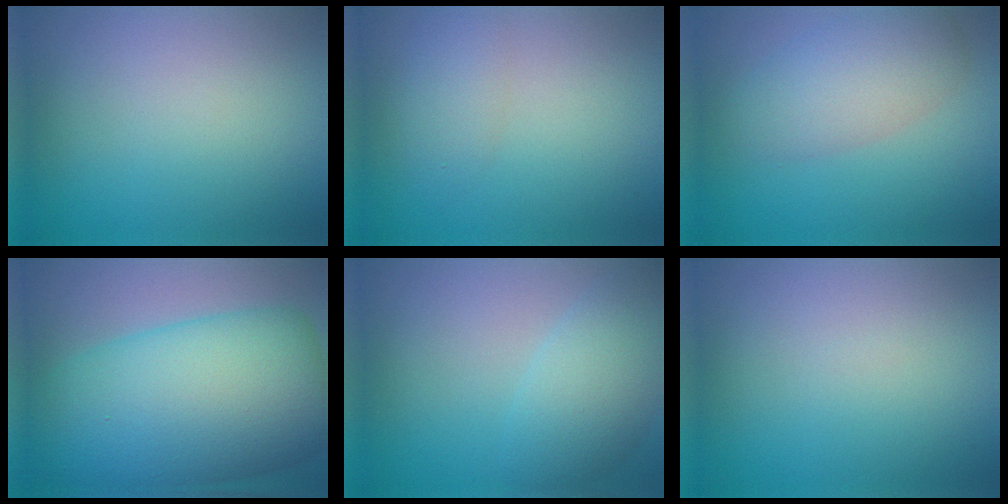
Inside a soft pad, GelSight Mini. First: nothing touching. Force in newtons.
{"total": 2.3, "press": 2.3, "slide": 0.1}
{"total": 4.2, "press": 4.2, "slide": 0.0}
{"total": 14.1, "press": 14.1, "slide": 0.1}
{"total": 4.6, "press": 4.6, "slide": 0.3}
{"total": 0.0}